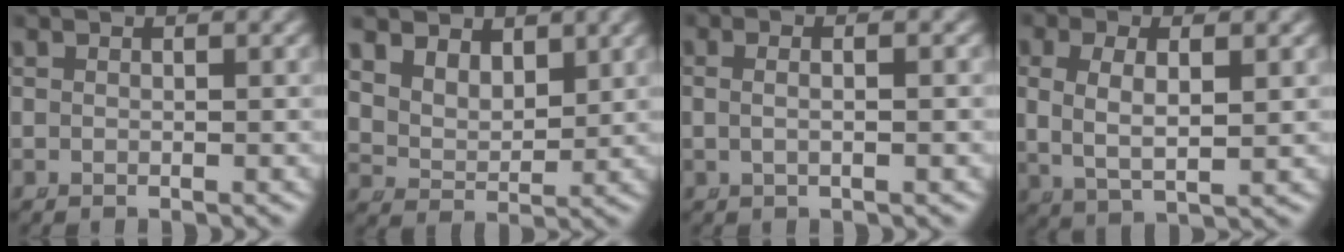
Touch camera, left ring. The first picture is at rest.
{"total": 5.8, "force": [3.0, 4.2, 2.6], "torque": [-0.068, -0.010, 0.052]}
{"total": 1.6, "force": [-0.2, 0.2, 1.6], "torque": [-0.035, -0.006, 0.001]}
{"total": 5.3, "force": [0.6, 3.3, 4.1], "torque": [-0.092, -0.012, 0.021]}